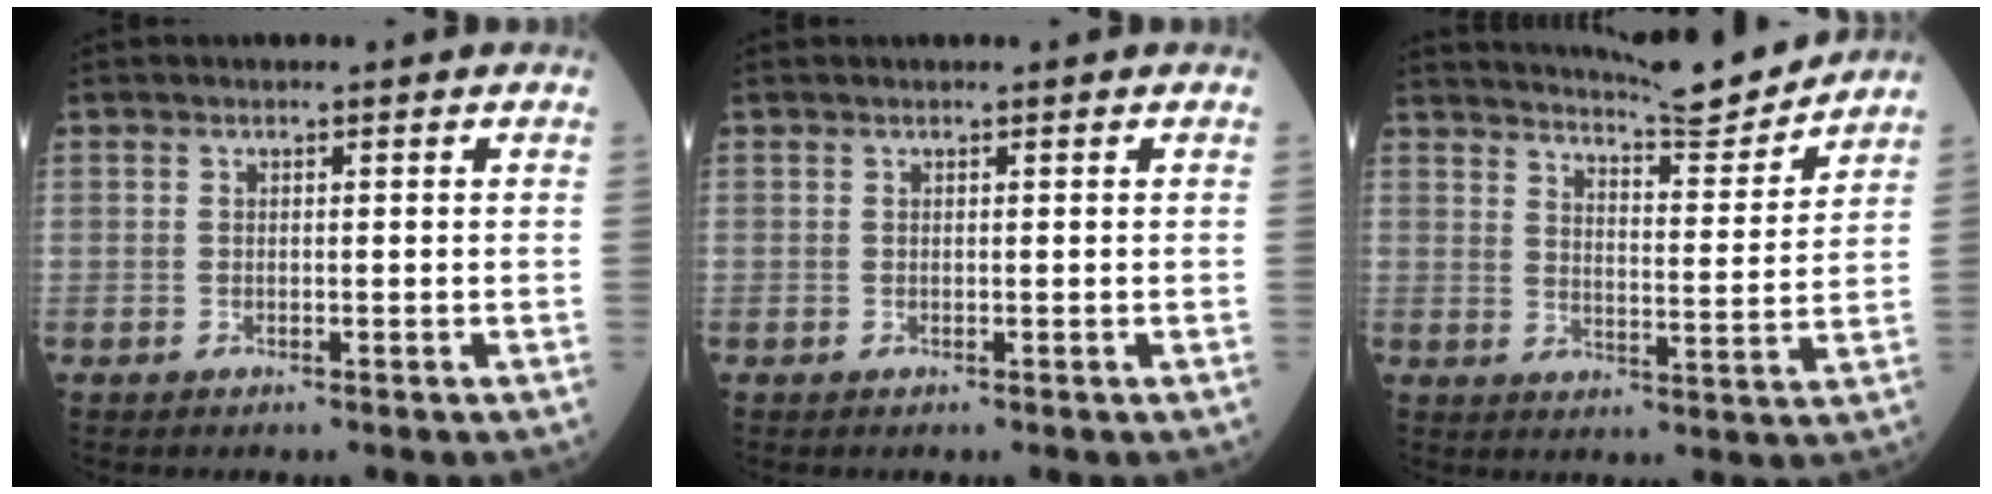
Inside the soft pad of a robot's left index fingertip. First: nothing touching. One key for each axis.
{"total": 0.6, "fx": 0.6, "fy": 0.1, "fz": 0.1, "tx": -0.007, "ty": 0.010, "tz": 0.012}
{"total": 11.8, "fx": 11.4, "fy": -0.5, "fz": 2.8, "tx": -0.050, "ty": -0.020, "tz": 0.164}